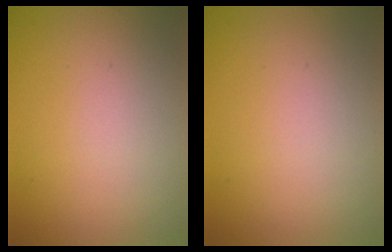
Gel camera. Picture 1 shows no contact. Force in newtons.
{"total": 0.0}